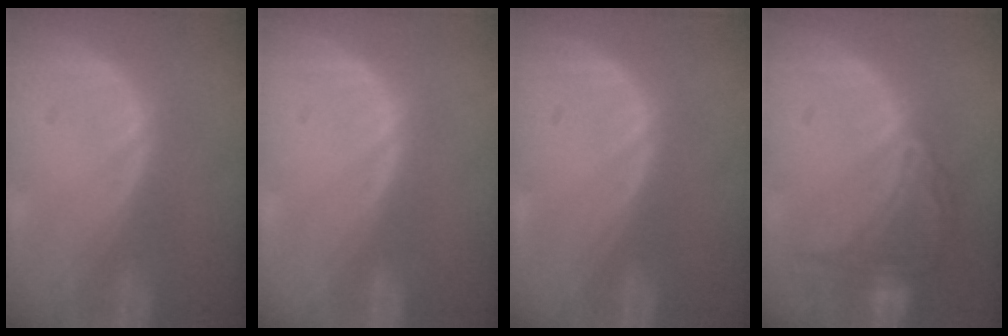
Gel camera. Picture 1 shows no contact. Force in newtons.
{"total": 0.0}
{"total": 0.0}
{"total": 7.5, "press": 7.5, "slide": 0.1}